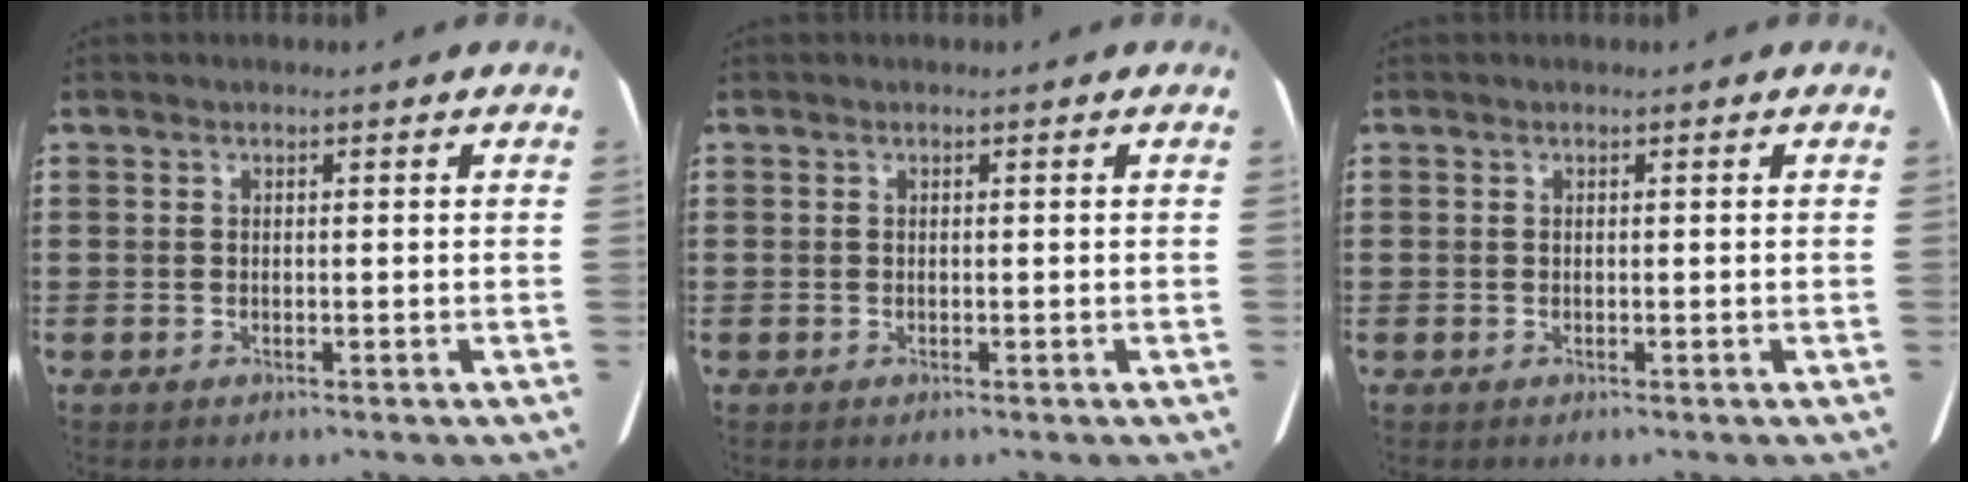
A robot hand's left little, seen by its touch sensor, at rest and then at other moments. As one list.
[{"total": 0.0}, {"total": 0.0}]